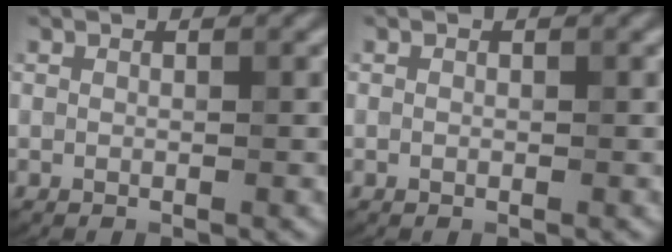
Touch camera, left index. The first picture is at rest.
{"total": 0.0}